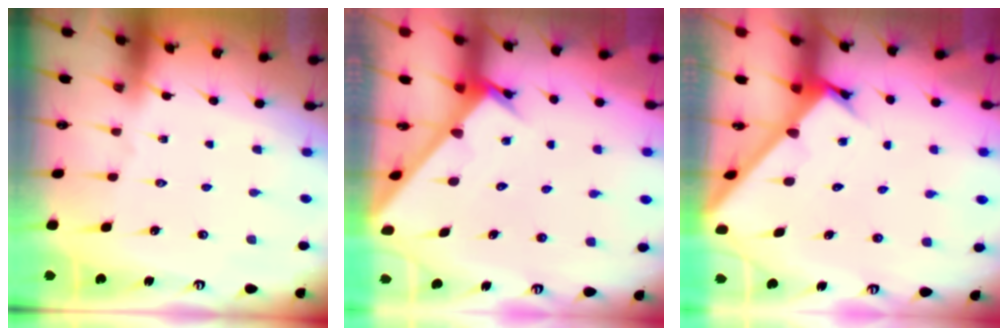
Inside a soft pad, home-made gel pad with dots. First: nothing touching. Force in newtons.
{"total": 2.9, "press": 2.9, "slide": 0.1}
{"total": 2.8, "press": 2.8, "slide": 0.2}